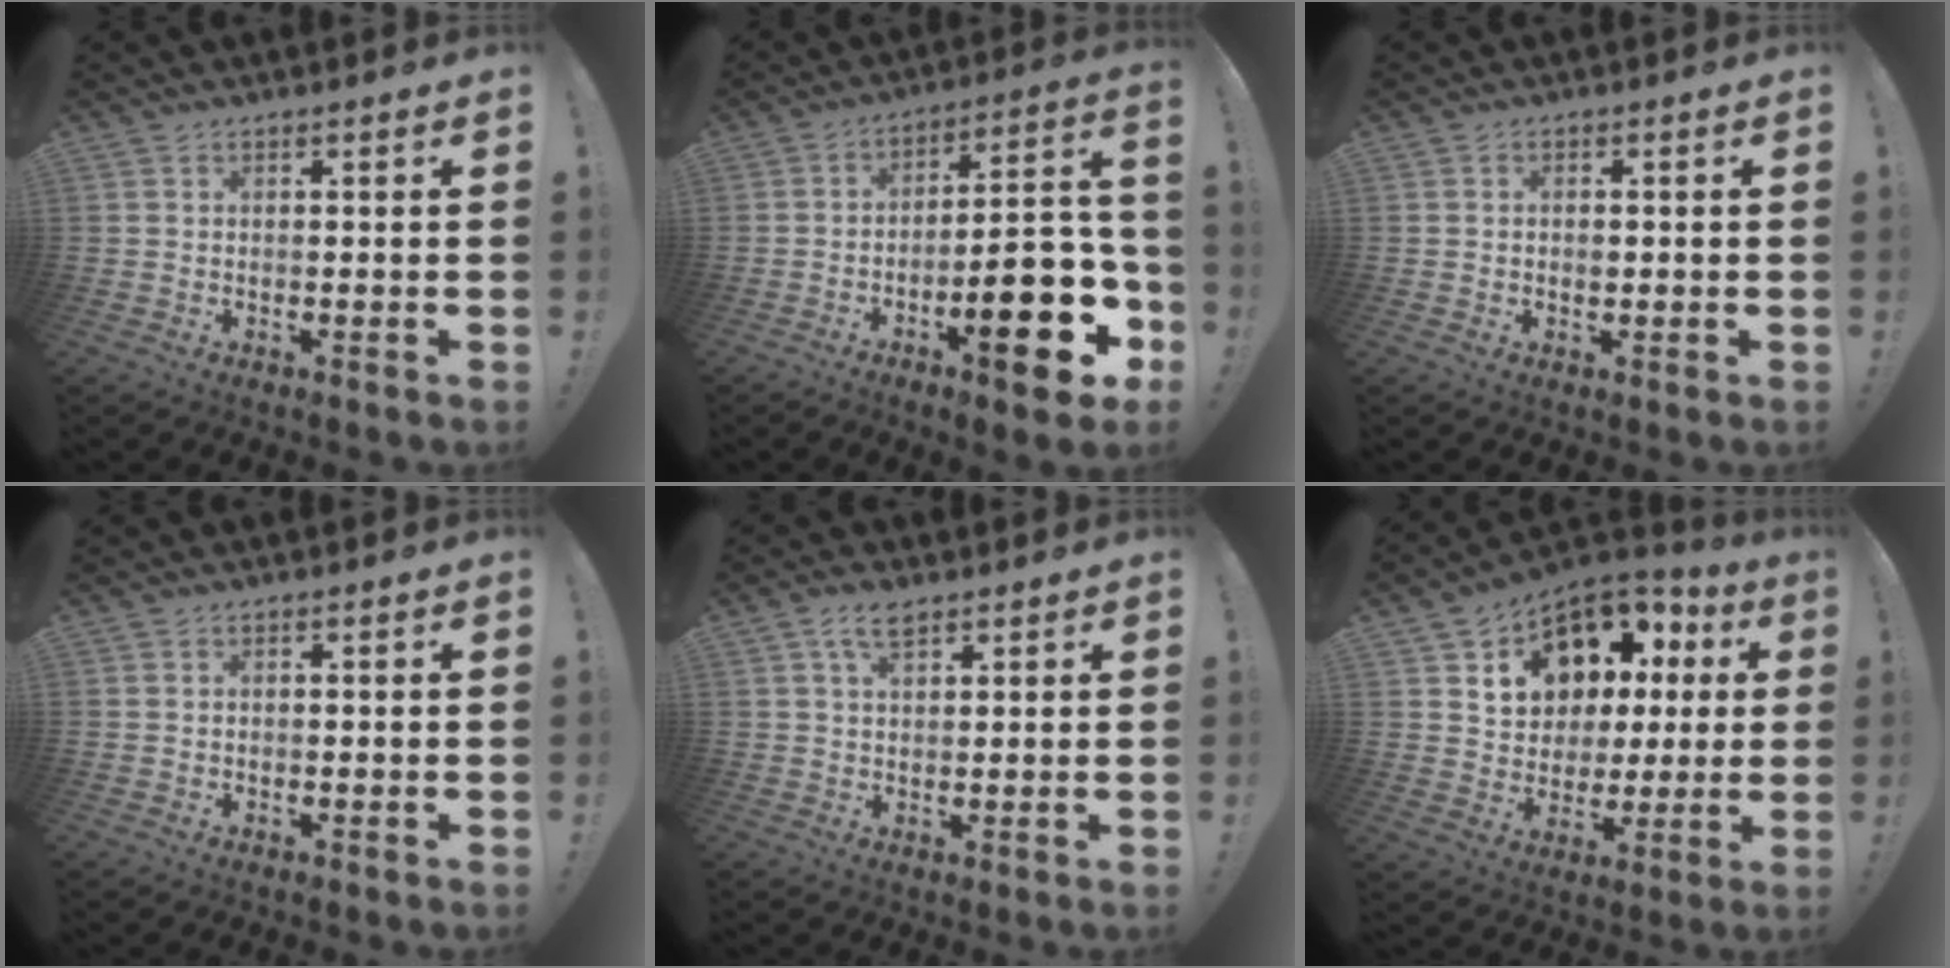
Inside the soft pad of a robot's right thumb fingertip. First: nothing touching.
{"total": 18.7, "force": [-8.2, 5.7, 15.8], "torque": [-0.195, 0.046, -0.124]}
{"total": 1.3, "force": [-0.3, 0.9, 0.9], "torque": [-0.002, -0.003, -0.007]}
{"total": 0.0}
{"total": 4.9, "force": [2.8, 2.5, 3.2], "torque": [-0.057, -0.005, 0.050]}
{"total": 13.4, "force": [6.3, 10.7, 5.1], "torque": [-0.070, -0.045, 0.137]}